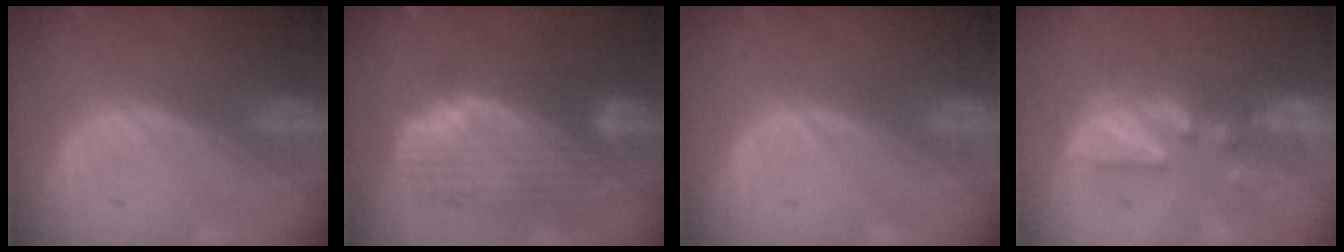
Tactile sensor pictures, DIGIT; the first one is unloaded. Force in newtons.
{"total": 10.8, "press": 9.3, "slide": 5.5}
{"total": 0.0}
{"total": 7.6, "press": 7.5, "slide": 1.5}